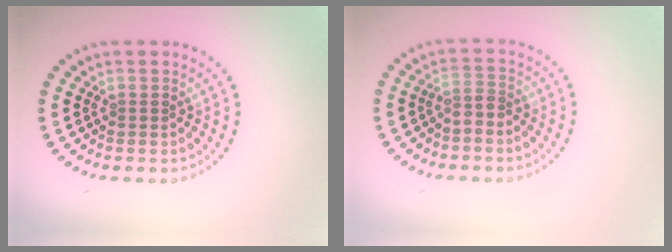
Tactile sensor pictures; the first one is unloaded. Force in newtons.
{"total": 1.2, "press": 0.7, "slide": 1.0}